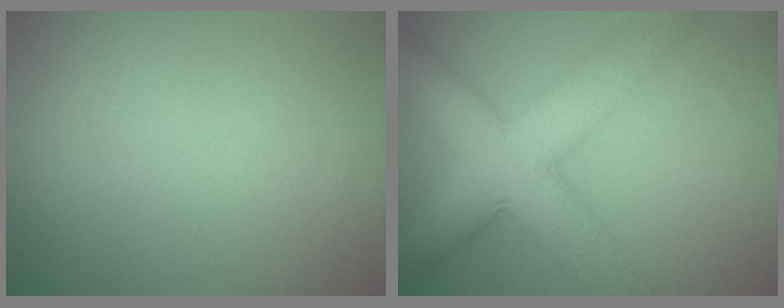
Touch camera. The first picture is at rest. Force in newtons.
{"total": 9.5, "press": 9.5, "slide": 0.4}